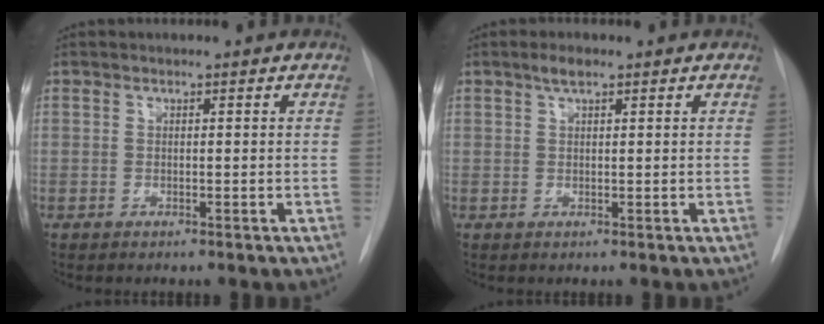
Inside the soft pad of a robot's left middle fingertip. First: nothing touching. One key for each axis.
{"total": 1.9, "fx": 1.2, "fy": 0.5, "fz": 1.3, "tx": -0.027, "ty": 0.007, "tz": 0.022}